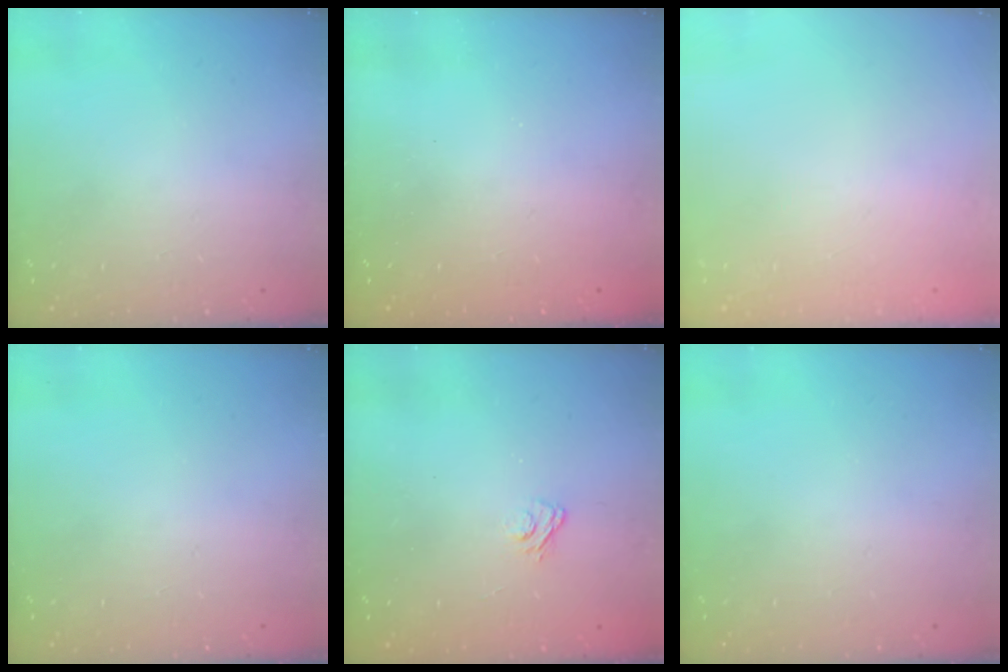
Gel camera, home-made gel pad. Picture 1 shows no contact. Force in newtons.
{"total": 2.3, "press": 2.2, "slide": 0.7}
{"total": 2.7, "press": 2.6, "slide": 0.8}
{"total": 0.0}
{"total": 2.9, "press": 2.6, "slide": 1.2}
{"total": 0.0}